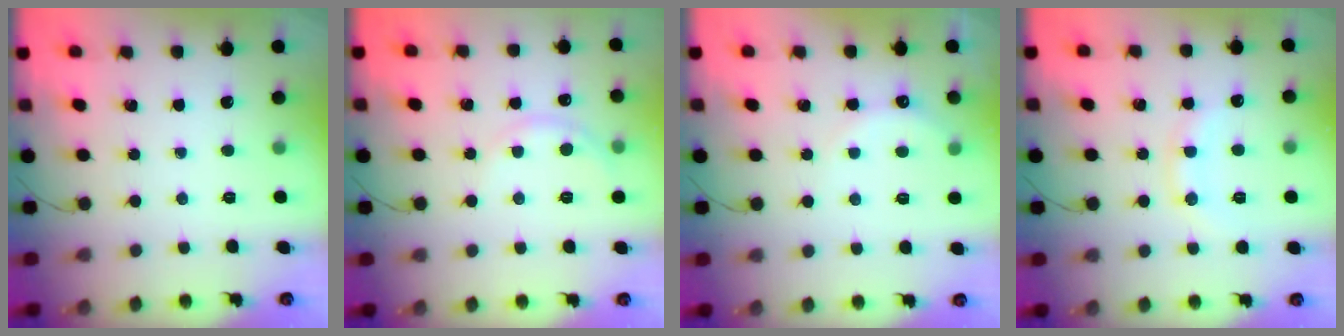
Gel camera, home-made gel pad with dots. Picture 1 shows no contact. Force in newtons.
{"total": 3.2, "press": 3.1, "slide": 1.0}
{"total": 6.2, "press": 6.1, "slide": 1.3}
{"total": 8.1, "press": 8.0, "slide": 1.0}